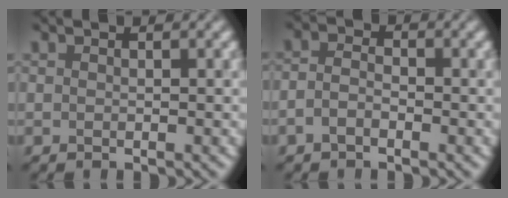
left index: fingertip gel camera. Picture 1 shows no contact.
{"total": 1.9, "force": [-0.9, 1.1, 1.2], "torque": [-0.024, 0.008, -0.023]}